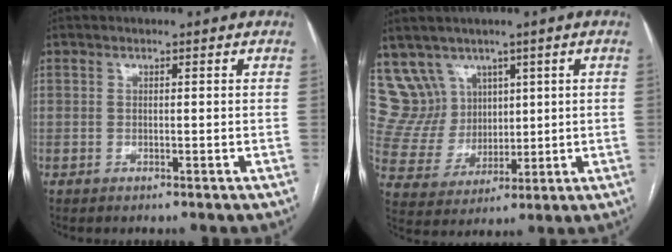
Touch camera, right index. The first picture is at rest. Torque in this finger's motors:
{"motor_torque": [-0.63, 0.57, -0.26, -0.07]}